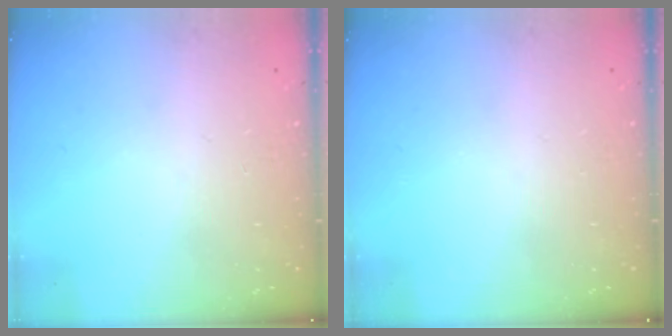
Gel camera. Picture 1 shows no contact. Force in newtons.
{"total": 0.0}